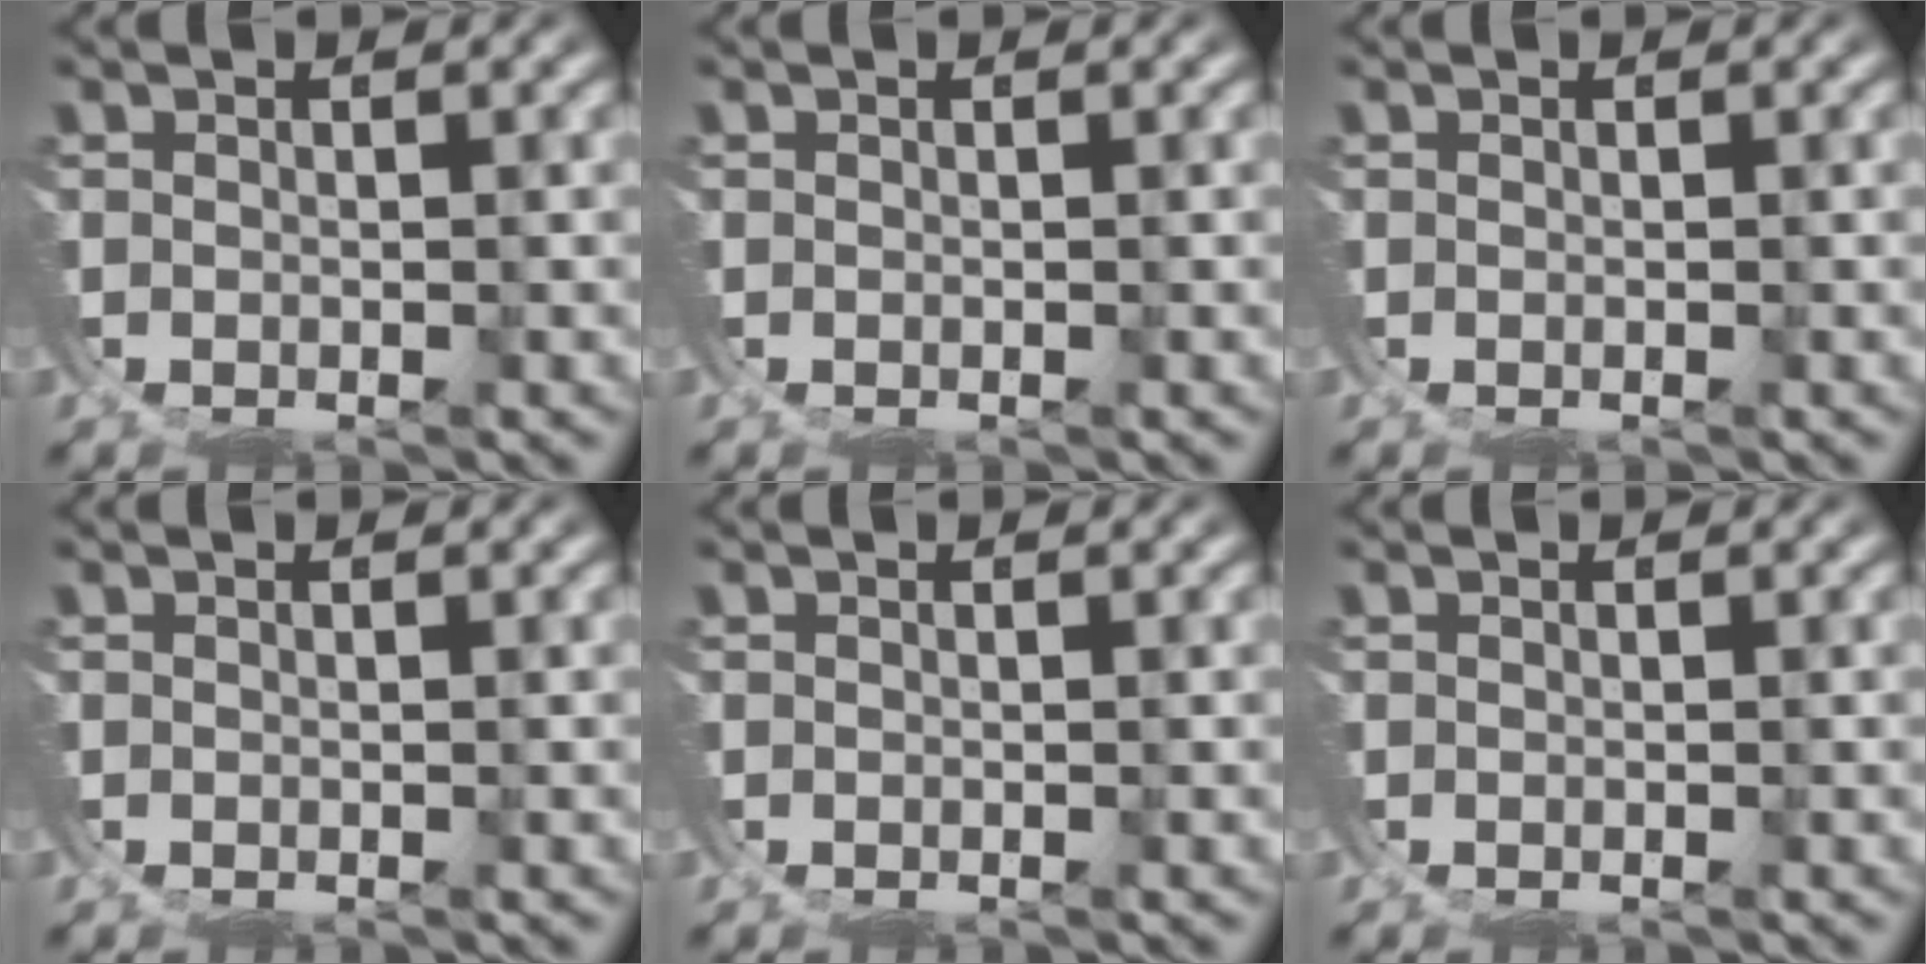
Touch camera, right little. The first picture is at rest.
{"total": 0.0}
{"total": 0.0}
{"total": 0.0}
{"total": 0.0}
{"total": 0.0}